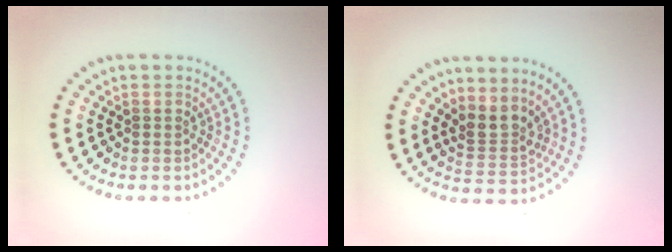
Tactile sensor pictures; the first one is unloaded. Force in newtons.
{"total": 2.6, "press": 1.9, "slide": 1.8}